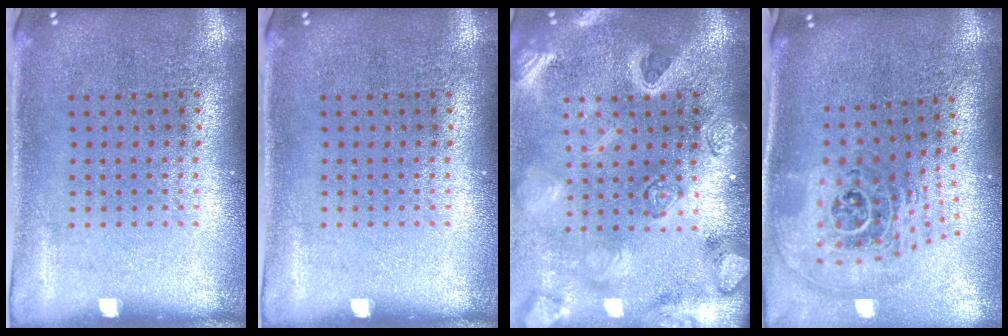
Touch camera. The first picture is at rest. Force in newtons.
{"total": 0.0}
{"total": 3.7, "press": 3.1, "slide": 2.0}
{"total": 2.3, "press": 1.6, "slide": 1.6}